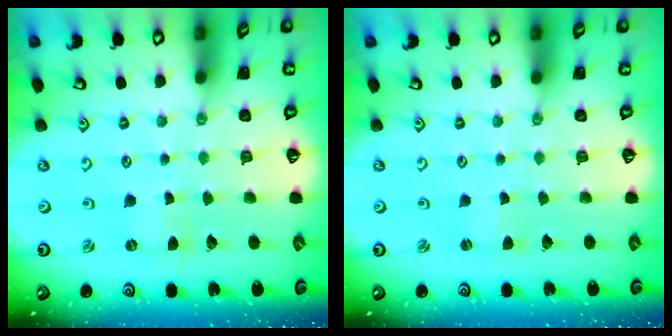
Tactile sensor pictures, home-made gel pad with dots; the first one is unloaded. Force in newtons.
{"total": 1.7, "press": 1.7, "slide": 0.2}